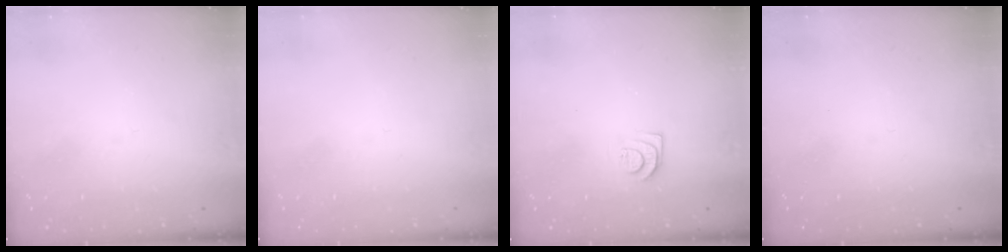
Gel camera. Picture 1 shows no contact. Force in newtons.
{"total": 1.5, "press": 1.5, "slide": 0.1}
{"total": 7.9, "press": 7.8, "slide": 0.7}
{"total": 0.0}